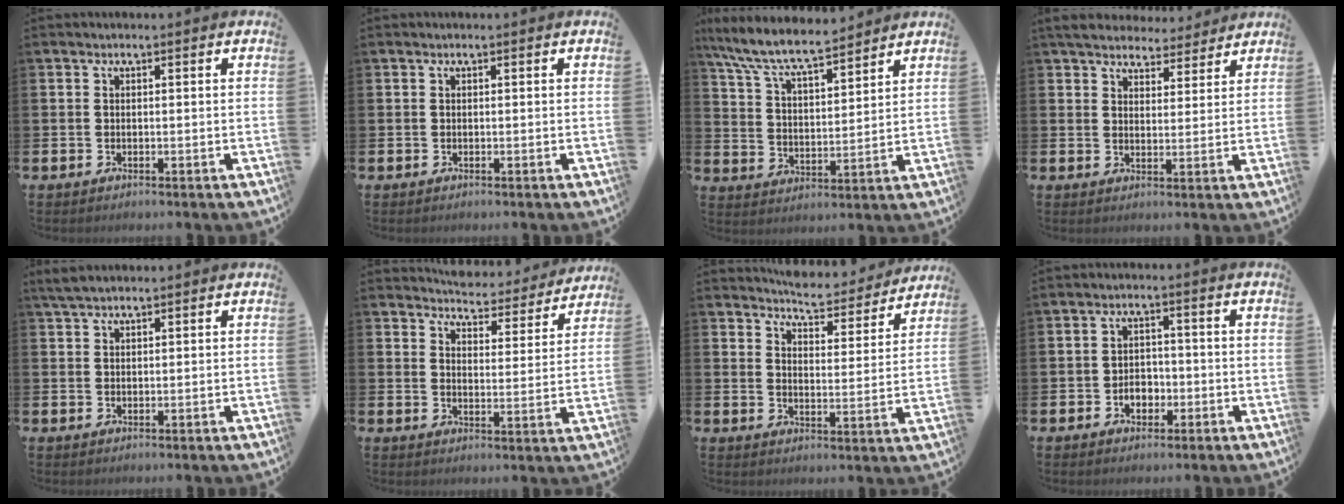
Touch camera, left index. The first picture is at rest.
{"total": 0.0}
{"total": 8.2, "force": [7.6, 1.2, 3.0], "torque": [-0.094, -0.044, 0.135]}
{"total": 5.3, "force": [5.0, 1.6, 0.6], "torque": [-0.032, -0.028, 0.091]}
{"total": 2.4, "force": [2.1, 0.6, 1.1], "torque": [-0.026, 0.003, 0.038]}
{"total": 5.0, "force": [5.0, 0.6, 0.1], "torque": [-0.013, -0.044, 0.082]}
{"total": 5.9, "force": [5.9, 0.7, 0.6], "torque": [-0.025, -0.047, 0.101]}
{"total": 3.1, "force": [-1.2, 2.3, 1.6], "torque": [-0.018, -0.002, -0.031]}